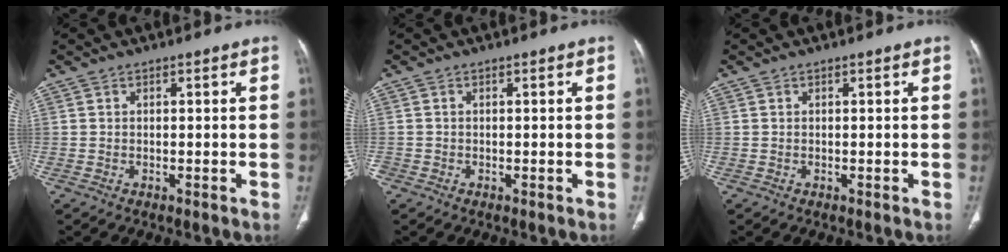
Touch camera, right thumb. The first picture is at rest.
{"total": 0.7, "force": [-0.4, 0.5, 0.1], "torque": [-0.002, 0.003, -0.010]}
{"total": 0.0}